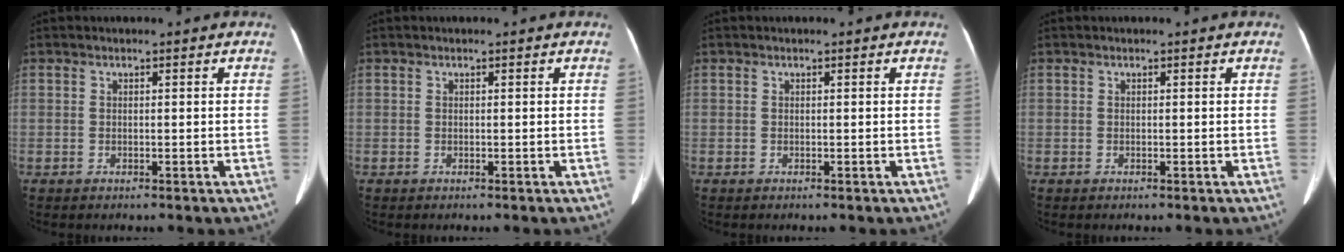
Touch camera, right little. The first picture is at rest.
{"total": 0.0}
{"total": 0.0}
{"total": 0.0}